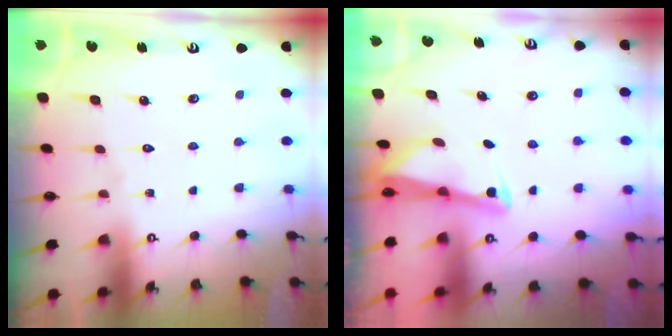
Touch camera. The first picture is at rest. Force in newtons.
{"total": 2.9, "press": 2.9, "slide": 0.3}